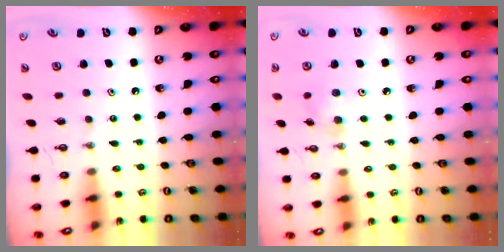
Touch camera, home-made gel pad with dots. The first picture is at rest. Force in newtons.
{"total": 4.6, "press": 4.4, "slide": 1.4}